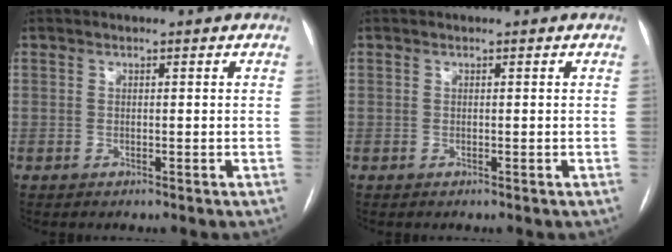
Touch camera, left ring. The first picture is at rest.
{"total": 0.0}